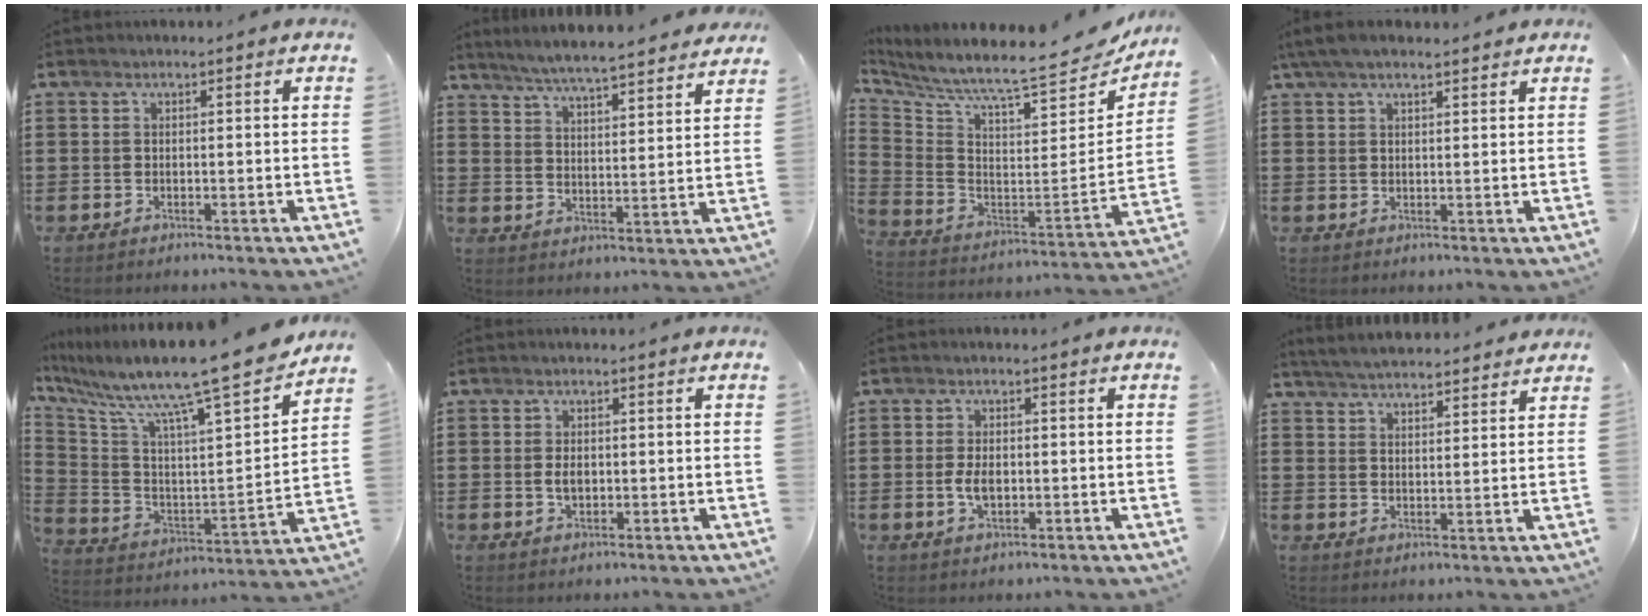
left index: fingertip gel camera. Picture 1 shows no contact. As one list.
[{"total": 5.3, "force": [5.1, -0.4, 1.4], "torque": [-0.049, -0.034, 0.086]}, {"total": 7.0, "force": [6.6, -0.4, 2.2], "torque": [-0.076, -0.081, 0.101]}, {"total": 3.8, "force": [2.8, 0.9, 2.4], "torque": [-0.053, 0.005, 0.053]}, {"total": 13.4, "force": [11.5, -0.2, 6.8], "torque": [-0.147, -0.091, 0.178]}, {"total": 2.4, "force": [0.0, 1.3, 2.0], "torque": [-0.040, 0.004, -0.001]}, {"total": 3.6, "force": [-0.3, 1.9, 3.0], "torque": [-0.066, 0.001, -0.007]}, {"total": 4.4, "force": [4.3, 0.1, 0.9], "torque": [-0.030, -0.014, 0.078]}]